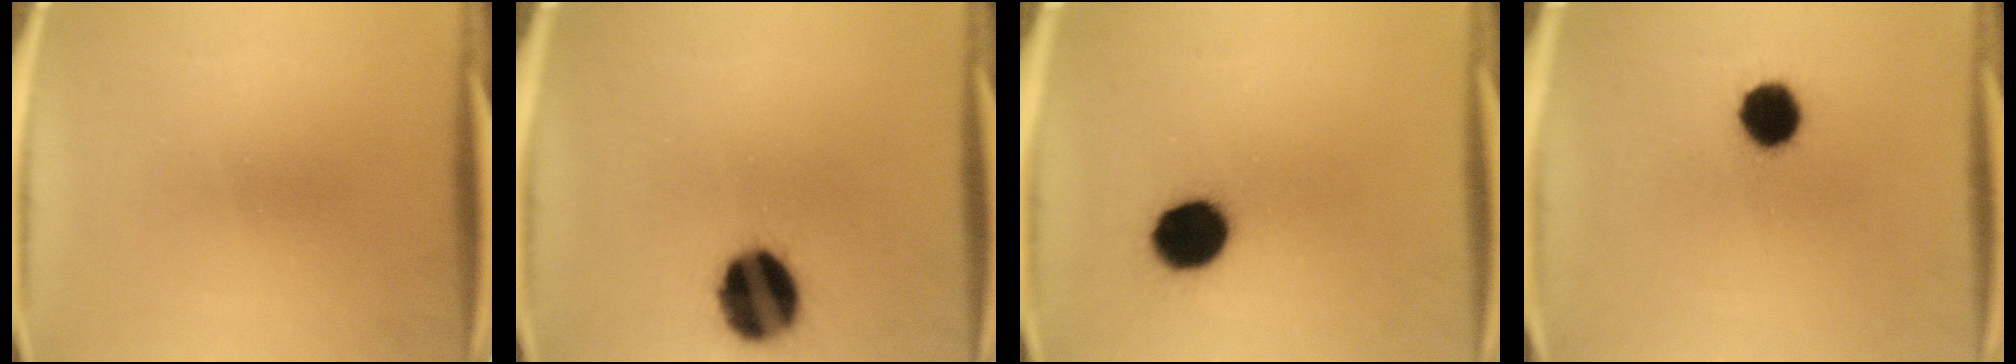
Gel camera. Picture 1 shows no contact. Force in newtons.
{"total": 14.7}
{"total": 11.0}
{"total": 8.7}